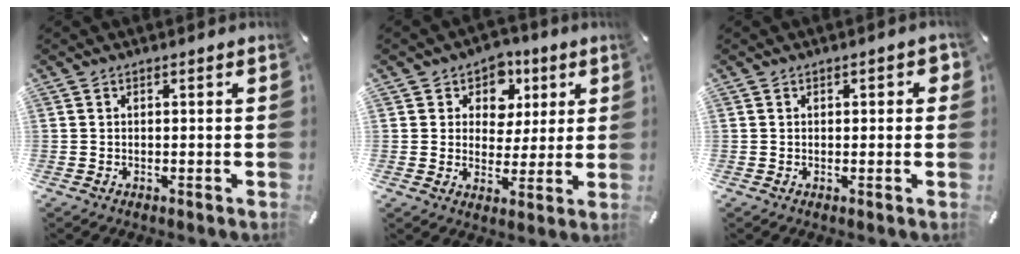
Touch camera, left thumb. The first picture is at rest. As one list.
[{"total": 8.2, "force": [2.9, 7.3, 2.2], "torque": [-0.028, -0.023, 0.048]}, {"total": 1.9, "force": [0.0, 1.1, 1.6], "torque": [-0.013, 0.002, -0.005]}]